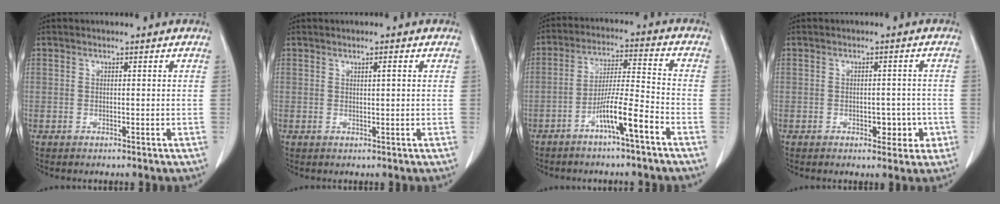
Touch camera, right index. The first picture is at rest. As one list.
[{"total": 1.2, "force": [0.5, 0.1, 1.0], "torque": [-0.018, 0.001, 0.008]}, {"total": 8.1, "force": [-4.6, -0.3, 6.6], "torque": [-0.123, 0.008, -0.082]}, {"total": 3.8, "force": [-1.3, 2.3, 2.7], "torque": [-0.021, 0.010, -0.009]}]